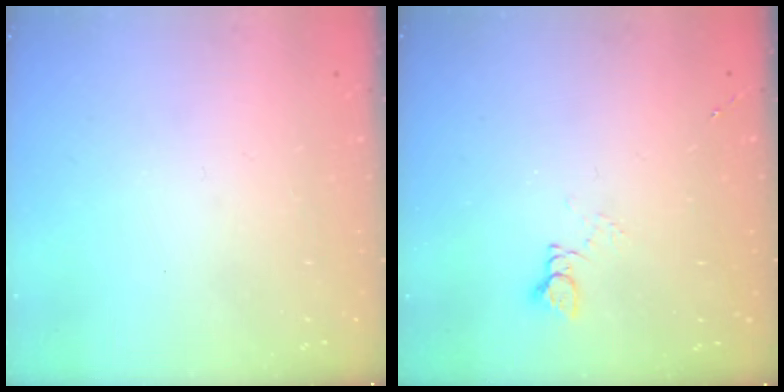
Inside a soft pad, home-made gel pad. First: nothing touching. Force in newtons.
{"total": 2.9, "press": 2.9, "slide": 0.3}